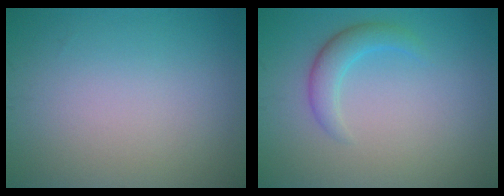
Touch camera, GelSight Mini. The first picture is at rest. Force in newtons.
{"total": 2.5, "press": 2.5, "slide": 0.0}